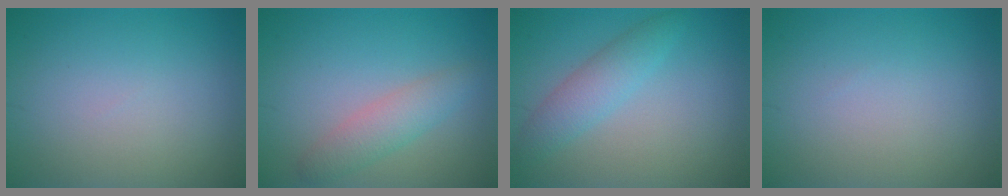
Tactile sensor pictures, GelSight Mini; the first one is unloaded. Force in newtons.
{"total": 2.7, "press": 2.7, "slide": 0.1}
{"total": 2.9, "press": 2.9, "slide": 0.1}
{"total": 0.0}